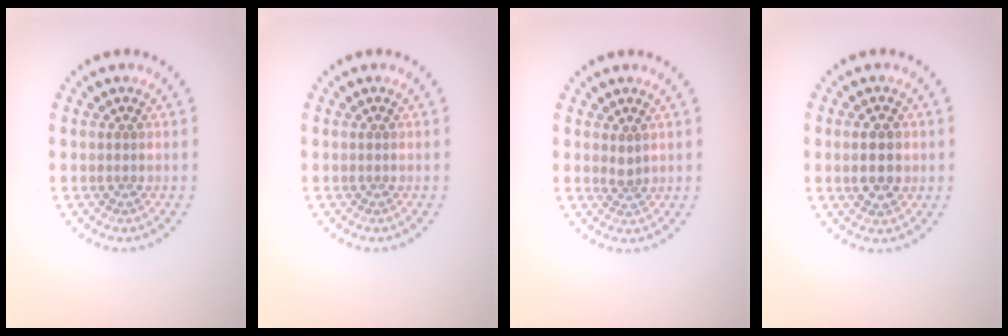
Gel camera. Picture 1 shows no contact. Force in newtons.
{"total": 0.0}
{"total": 0.9, "press": 0.7, "slide": 0.5}
{"total": 3.0, "press": 3.0, "slide": 0.2}